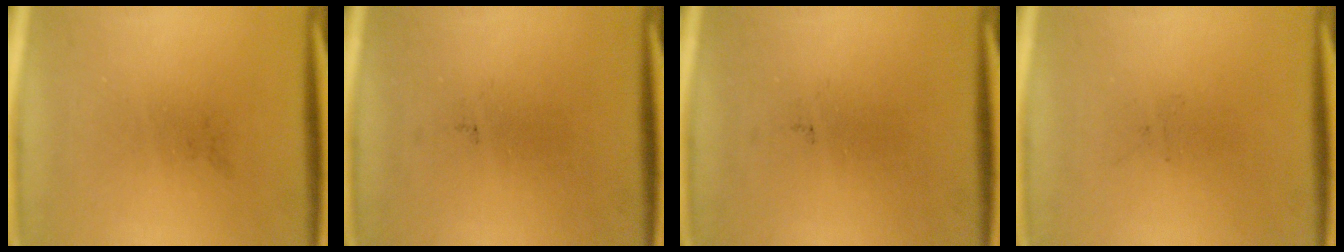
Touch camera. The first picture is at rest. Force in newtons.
{"total": 0.0}
{"total": 0.0}
{"total": 0.0}